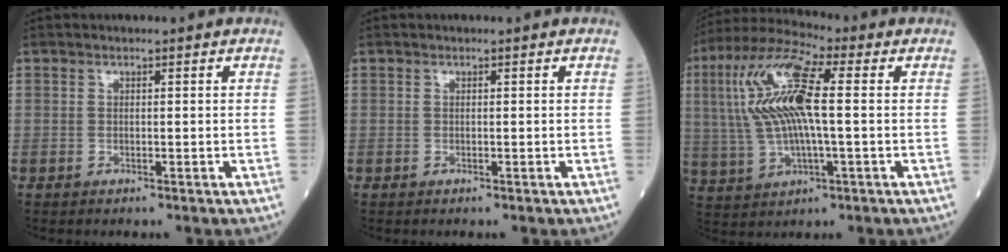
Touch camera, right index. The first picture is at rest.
{"total": 0.0}
{"total": 14.1, "force": [1.9, 3.1, 13.7], "torque": [-0.296, 0.023, 0.034]}